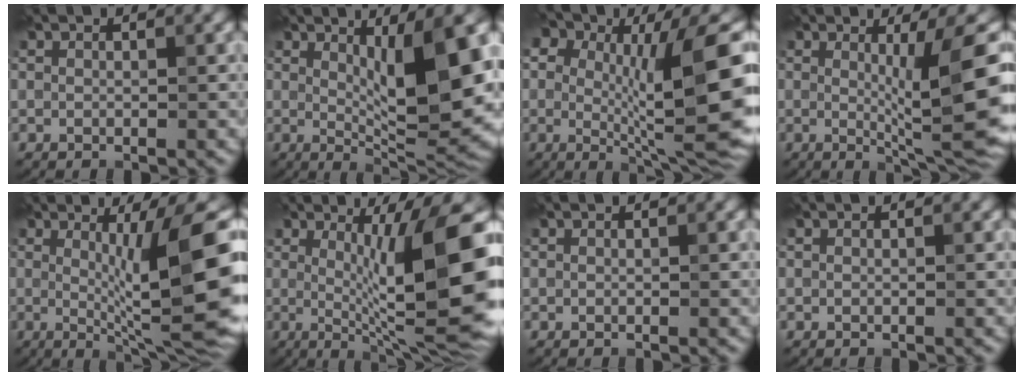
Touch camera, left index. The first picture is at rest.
{"total": 11.3, "force": [1.8, 2.8, 10.8], "torque": [-0.149, -0.011, 0.037]}
{"total": 14.8, "force": [1.5, 6.2, 13.3], "torque": [-0.185, -0.001, 0.021]}
{"total": 10.0, "force": [0.6, 1.7, 9.8], "torque": [-0.125, -0.012, 0.015]}
{"total": 12.3, "force": [1.0, 2.5, 12.0], "torque": [-0.155, -0.003, 0.022]}
{"total": 11.1, "force": [1.0, 2.2, 10.8], "torque": [-0.150, -0.008, 0.021]}
{"total": 0.0}
{"total": 0.0}